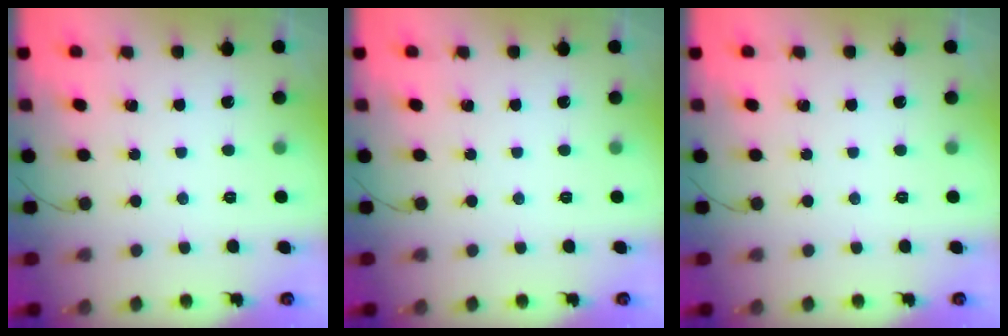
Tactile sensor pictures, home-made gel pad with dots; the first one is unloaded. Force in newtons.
{"total": 0.0}
{"total": 0.0}